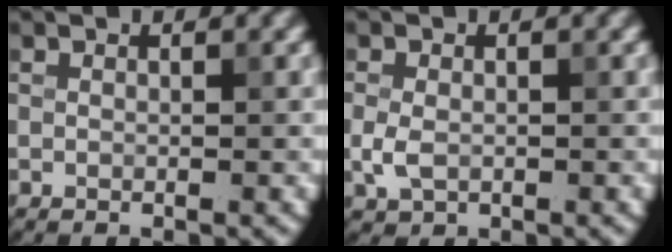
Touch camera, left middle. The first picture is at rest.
{"total": 2.0, "force": [-0.4, 1.4, 1.3], "torque": [-0.031, -0.003, -0.009]}